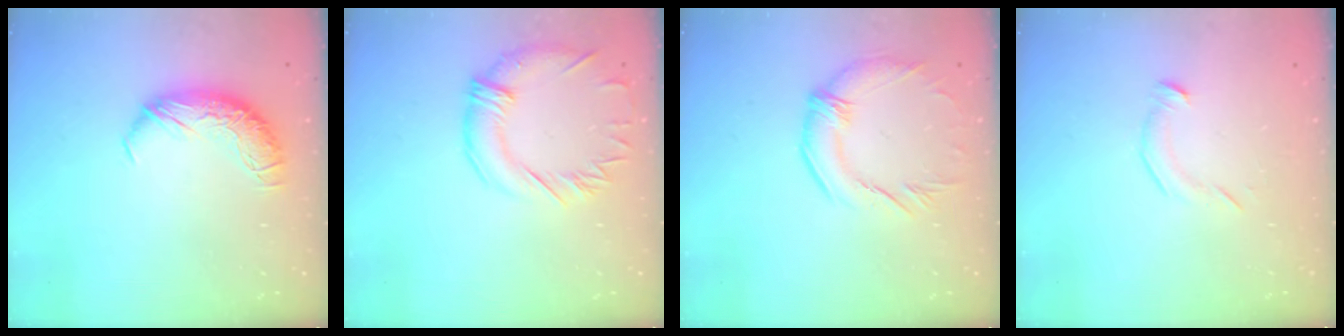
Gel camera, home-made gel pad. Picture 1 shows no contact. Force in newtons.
{"total": 1.9, "press": 1.6, "slide": 1.1}
{"total": 2.9, "press": 2.5, "slide": 1.5}
{"total": 5.6, "press": 5.6, "slide": 0.3}